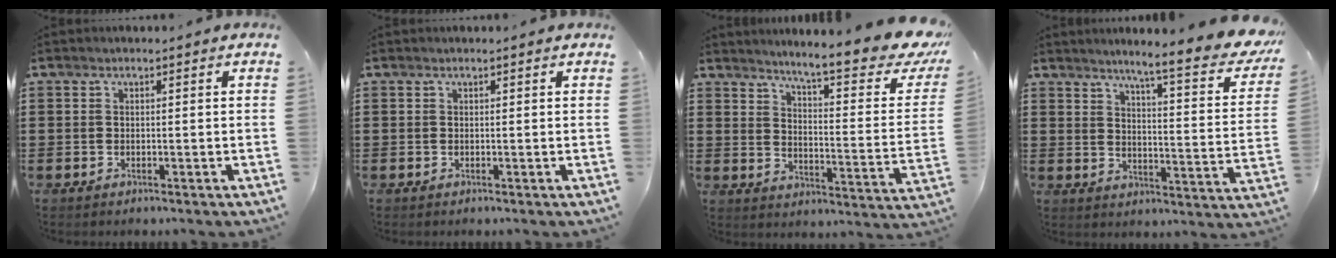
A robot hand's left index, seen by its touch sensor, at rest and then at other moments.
{"total": 0.0}
{"total": 9.1, "force": [7.5, 0.1, 5.1], "torque": [-0.097, -0.061, 0.117]}
{"total": 6.9, "force": [5.6, -0.4, 4.0], "torque": [-0.078, -0.052, 0.083]}